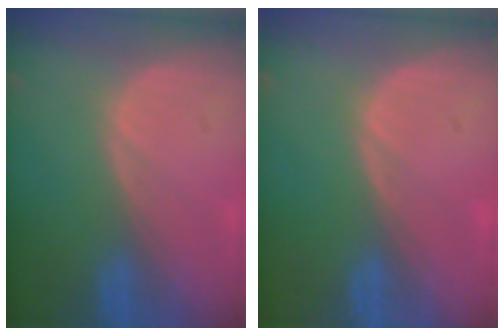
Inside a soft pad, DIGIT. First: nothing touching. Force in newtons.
{"total": 0.0}